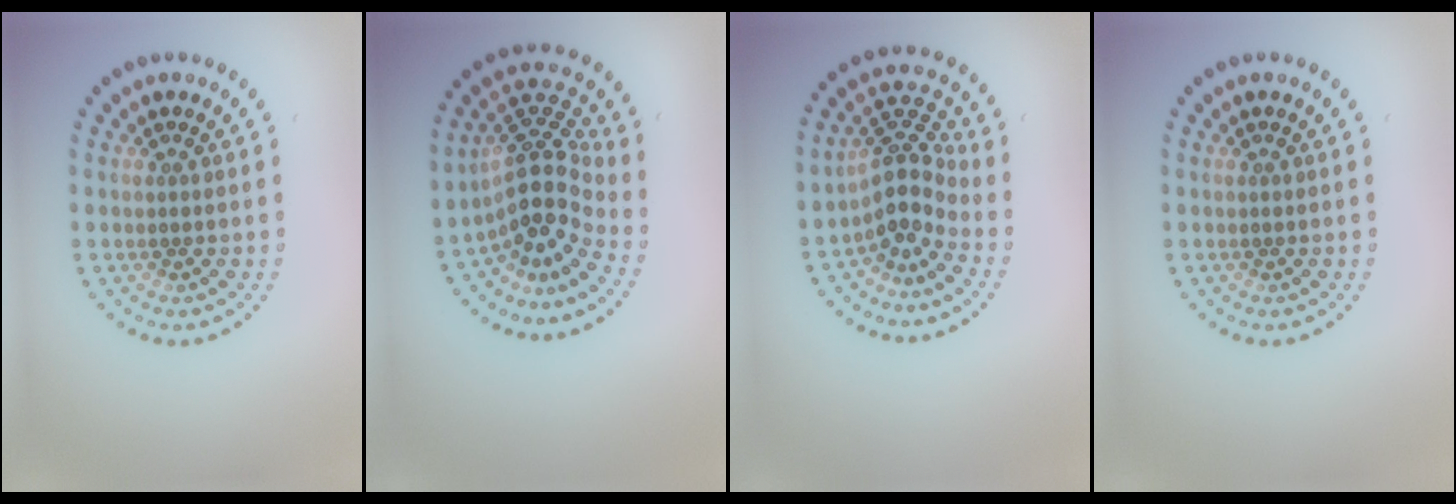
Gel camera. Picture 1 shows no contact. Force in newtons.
{"total": 5.0, "press": 3.6, "slide": 3.4}
{"total": 3.8, "press": 2.8, "slide": 2.7}
{"total": 0.0}